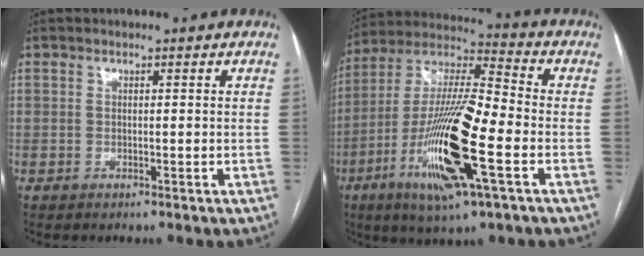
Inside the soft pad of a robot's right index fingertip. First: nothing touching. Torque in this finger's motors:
{"motor_torque": [2.05, -0.09, 0.61, 0.21]}